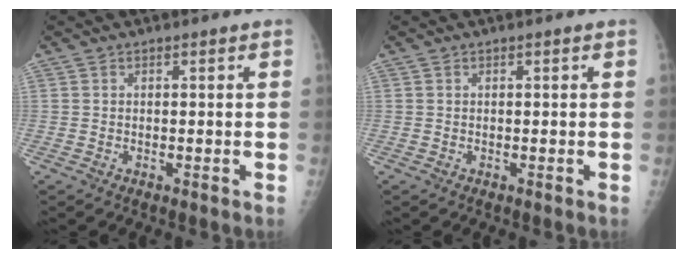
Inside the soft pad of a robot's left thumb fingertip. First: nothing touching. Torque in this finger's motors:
{"motor_torque": [-0.01, 0.01, -0.01, 0.00, 0.00]}